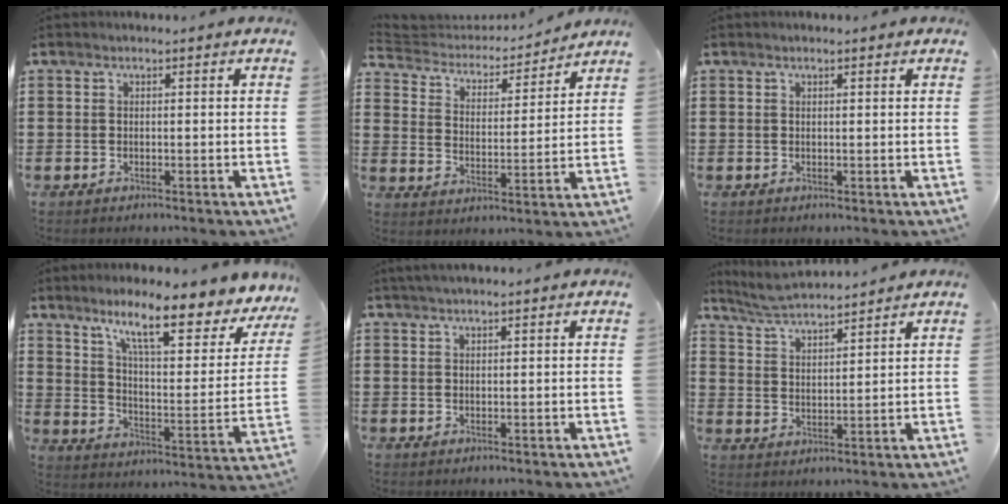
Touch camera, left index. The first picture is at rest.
{"total": 3.7, "force": [3.6, 0.8, 0.5], "torque": [-0.034, -0.029, 0.054]}
{"total": 0.6, "force": [0.4, 0.1, 0.4], "torque": [-0.009, 0.002, 0.008]}
{"total": 12.4, "force": [8.8, 1.6, 8.6], "torque": [-0.161, -0.046, 0.140]}
{"total": 1.1, "force": [0.8, 0.0, 0.7], "torque": [-0.015, 0.000, 0.016]}
{"total": 5.0, "force": [4.8, 0.3, 1.4], "torque": [-0.043, -0.014, 0.087]}